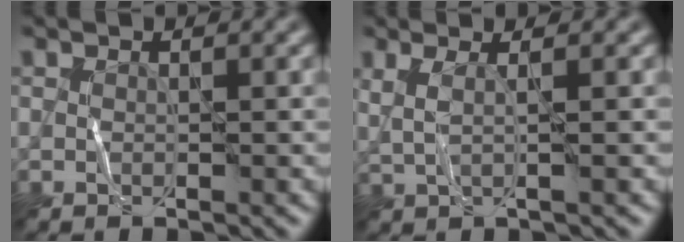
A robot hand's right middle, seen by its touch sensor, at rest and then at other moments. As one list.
[{"total": 1.7, "force": [0.3, 0.1, 1.7], "torque": [-0.040, 0.001, 0.013]}]